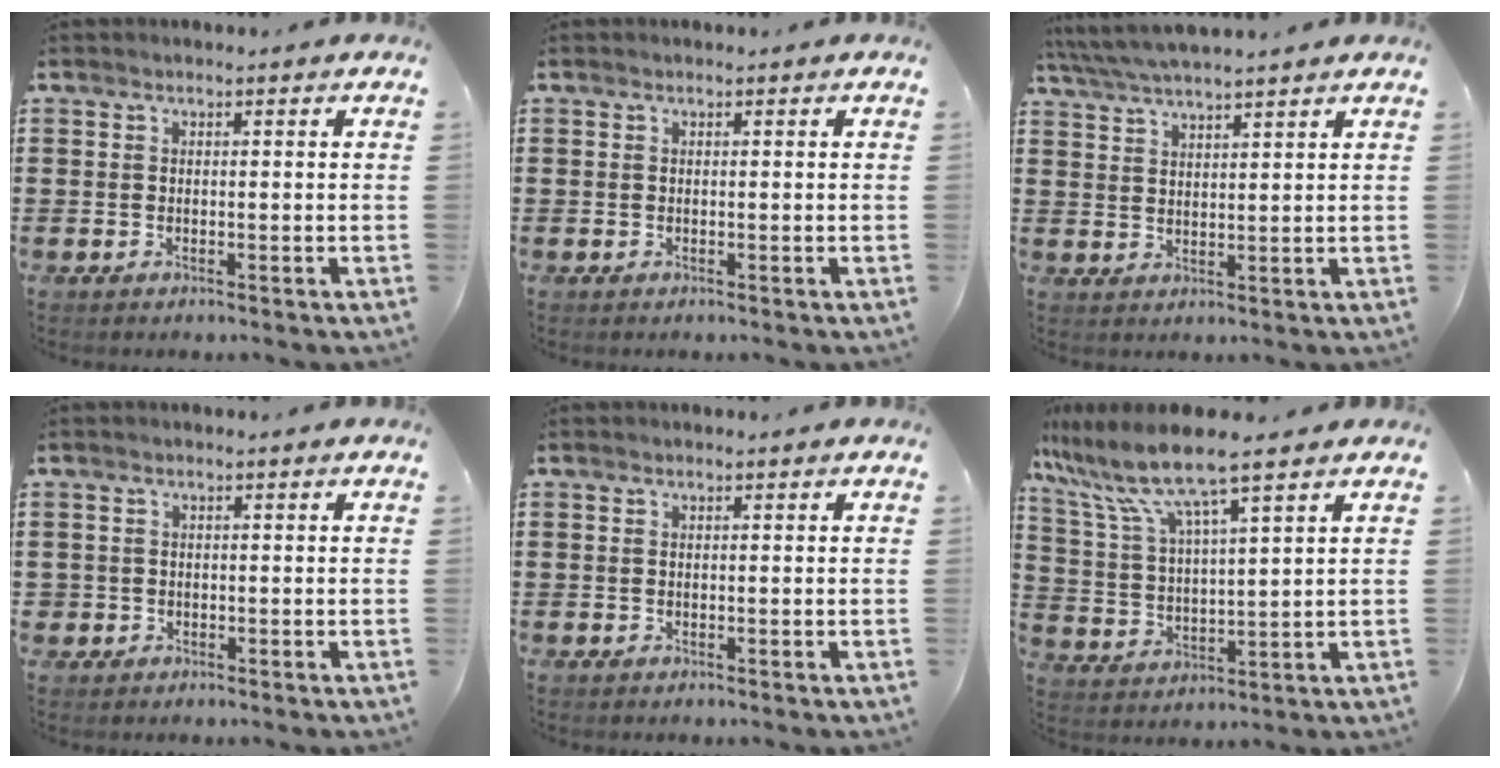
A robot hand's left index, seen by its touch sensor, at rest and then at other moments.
{"total": 0.0}
{"total": 4.1, "force": [3.8, -0.1, 1.7], "torque": [-0.043, -0.009, 0.068]}
{"total": 1.0, "force": [-0.3, 1.0, 0.1], "torque": [-0.006, 0.004, -0.008]}
{"total": 0.0}
{"total": 9.0, "force": [7.0, 0.6, 5.6], "torque": [-0.135, -0.036, 0.116]}